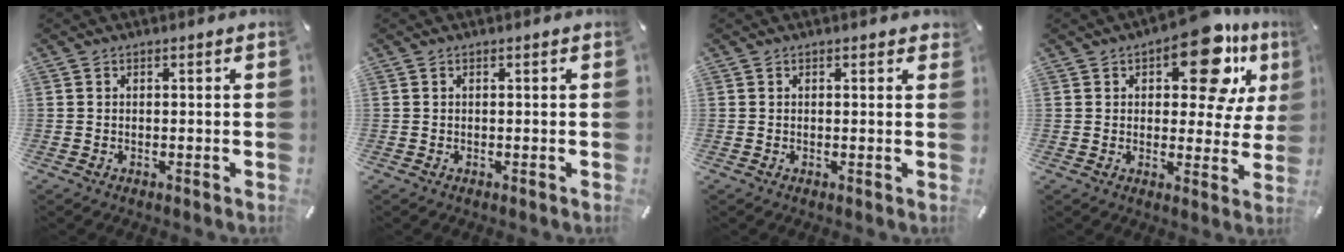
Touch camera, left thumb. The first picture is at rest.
{"total": 0.0}
{"total": 0.6, "force": [0.3, 0.3, 0.4], "torque": [-0.001, -0.001, 0.004]}
{"total": 16.4, "force": [8.3, 7.8, 11.9], "torque": [-0.146, -0.043, 0.131]}